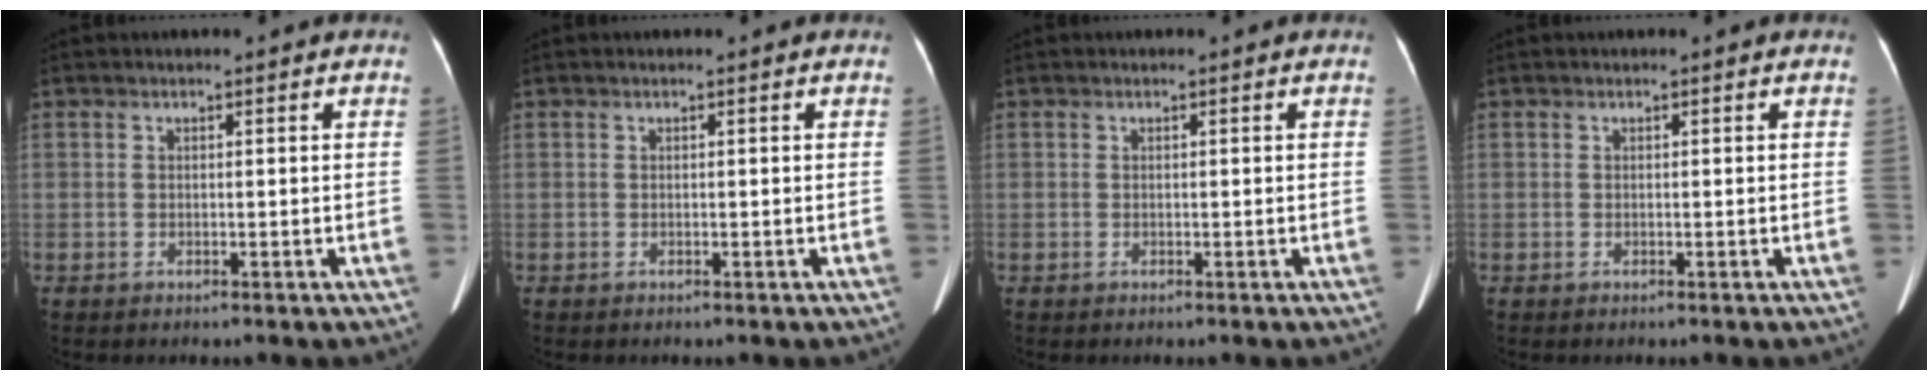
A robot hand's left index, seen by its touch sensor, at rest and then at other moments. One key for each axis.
{"total": 0.0}
{"total": 0.0}
{"total": 0.0}